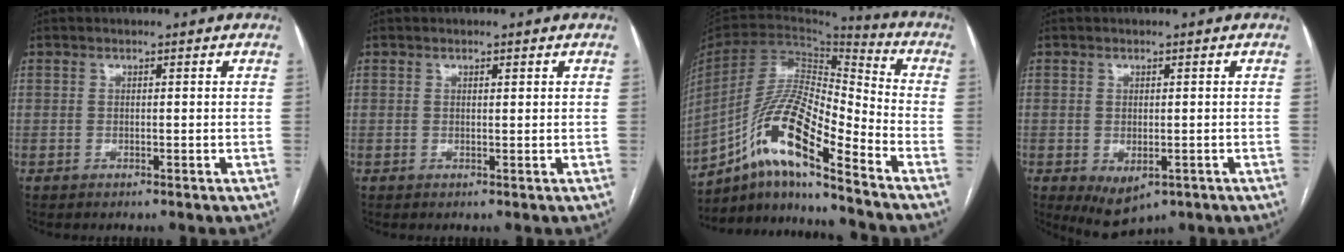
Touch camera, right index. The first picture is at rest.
{"total": 0.5, "force": [0.3, 0.1, 0.4], "torque": [-0.009, -0.001, 0.005]}
{"total": 16.7, "force": [-10.6, 2.2, 12.7], "torque": [-0.251, 0.006, -0.190]}
{"total": 5.1, "force": [-2.1, 2.9, 3.7], "torque": [-0.054, -0.010, -0.017]}